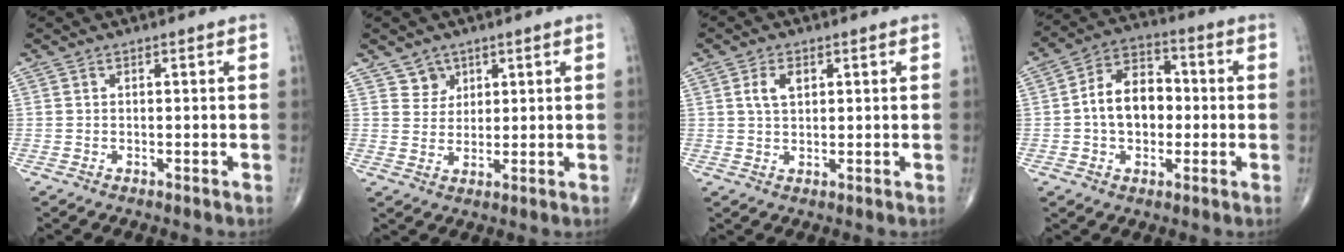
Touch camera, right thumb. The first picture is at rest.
{"total": 3.6, "force": [2.3, 2.7, 0.0], "torque": [0.023, -0.017, 0.038]}
{"total": 3.8, "force": [1.3, 2.2, 2.7], "torque": [-0.048, 0.001, 0.025]}
{"total": 11.4, "force": [-0.4, 8.0, 8.2], "torque": [-0.106, 0.030, -0.015]}